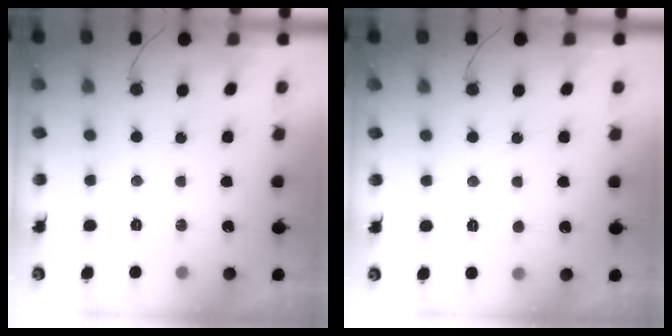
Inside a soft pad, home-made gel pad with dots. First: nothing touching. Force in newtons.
{"total": 1.6, "press": 1.6, "slide": 0.1}